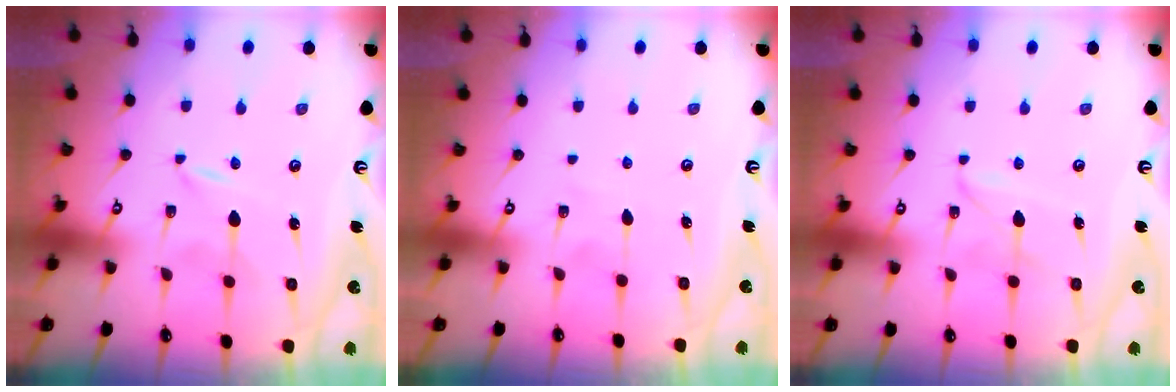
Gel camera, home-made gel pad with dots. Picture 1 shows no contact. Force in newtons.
{"total": 1.9, "press": 1.9, "slide": 0.2}
{"total": 2.8, "press": 2.8, "slide": 0.3}